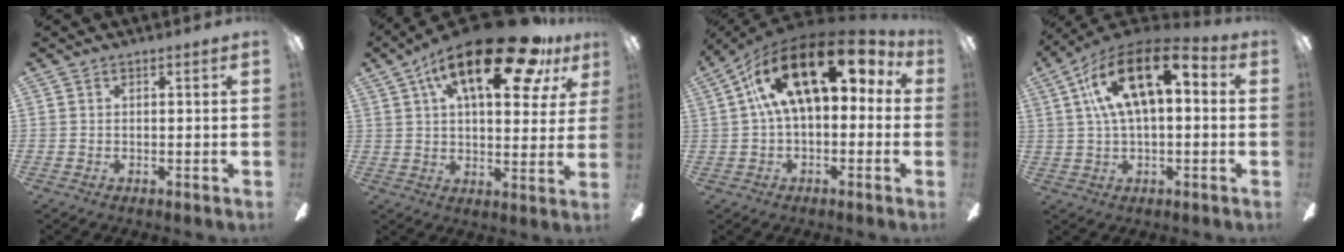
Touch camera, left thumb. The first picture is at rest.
{"total": 24.0, "force": [12.7, 9.2, 18.2], "torque": [-0.280, -0.050, 0.201]}
{"total": 21.5, "force": [8.3, 10.1, 17.1], "torque": [-0.284, -0.030, 0.140]}
{"total": 18.8, "force": [6.3, 9.2, 15.1], "torque": [-0.259, -0.006, 0.104]}